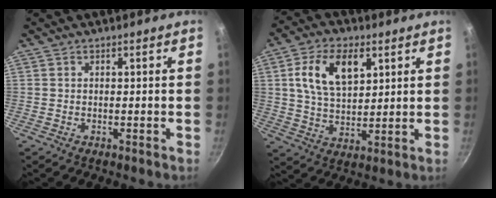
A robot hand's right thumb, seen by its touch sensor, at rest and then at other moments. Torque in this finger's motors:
{"motor_torque": [0.16, 0.27, 0.13, -0.09, 0.32]}